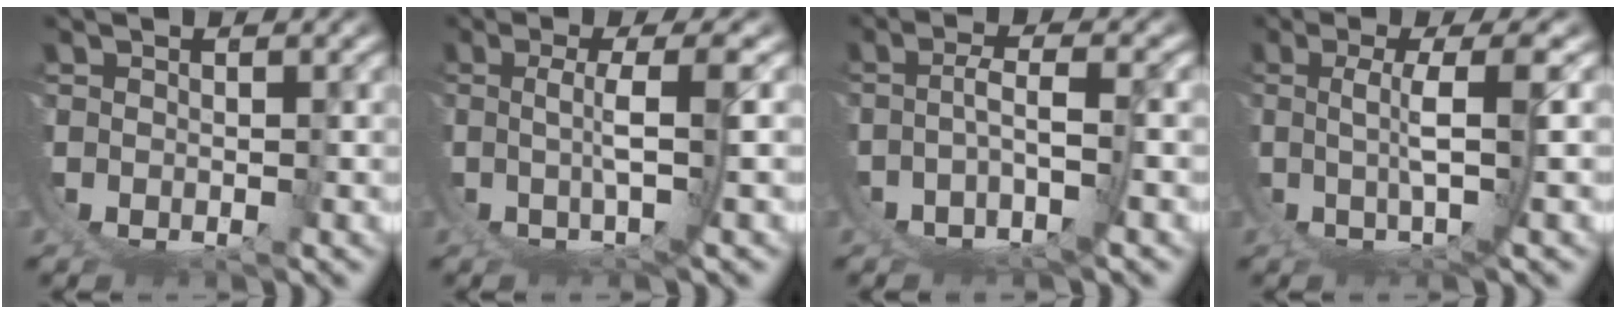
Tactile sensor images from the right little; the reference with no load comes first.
{"total": 4.8, "force": [0.5, -1.7, 4.4], "torque": [-0.059, -0.005, 0.017]}
{"total": 3.8, "force": [-2.6, 0.2, 2.7], "torque": [-0.037, -0.011, -0.036]}
{"total": 5.3, "force": [0.9, -1.5, 5.0], "torque": [-0.069, -0.005, 0.024]}